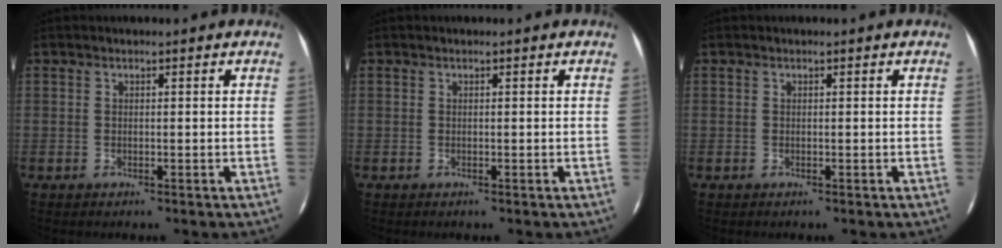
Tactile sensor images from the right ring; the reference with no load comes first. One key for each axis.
{"total": 0.0}
{"total": 0.0}